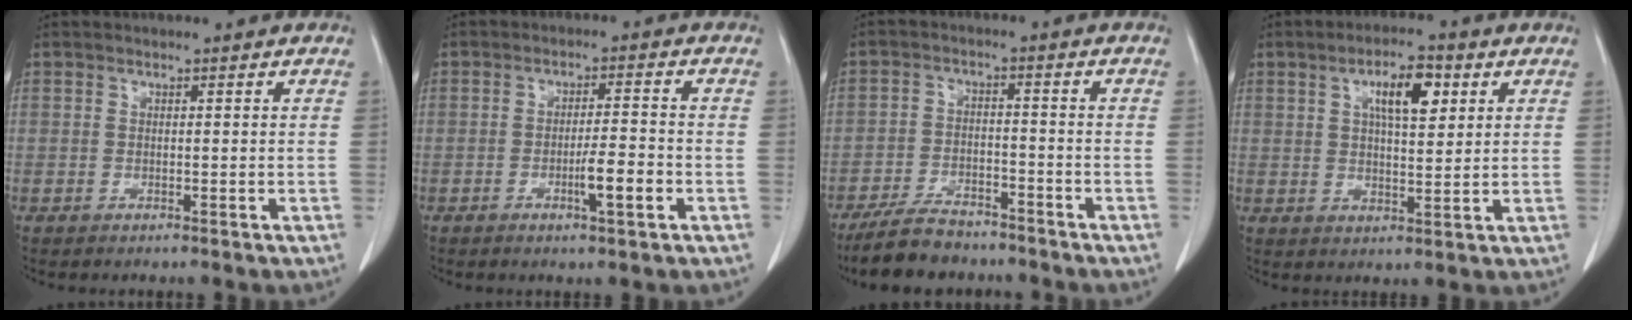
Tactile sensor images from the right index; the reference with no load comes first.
{"total": 5.5, "force": [-2.0, 0.7, 5.1], "torque": [-0.084, -0.002, -0.030]}
{"total": 9.2, "force": [-7.7, 3.3, 3.7], "torque": [-0.070, -0.014, -0.133]}
{"total": 8.0, "force": [3.1, 2.7, 6.9], "torque": [-0.120, 0.010, 0.054]}